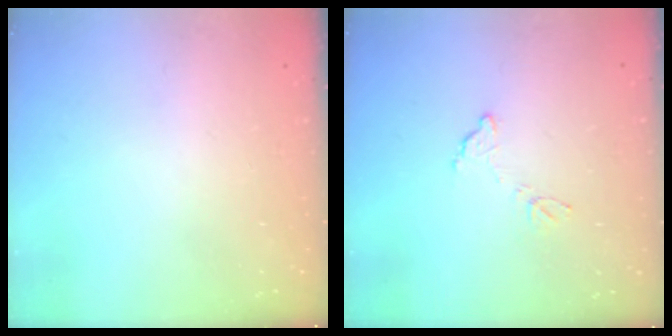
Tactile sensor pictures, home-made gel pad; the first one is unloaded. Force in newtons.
{"total": 7.7, "press": 7.7, "slide": 0.4}